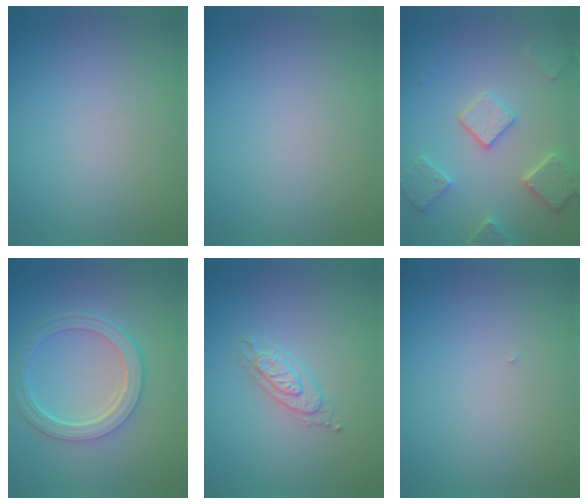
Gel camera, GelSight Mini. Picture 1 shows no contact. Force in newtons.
{"total": 0.0}
{"total": 4.6, "press": 3.8, "slide": 2.6}
{"total": 5.2, "press": 4.0, "slide": 3.3}
{"total": 2.1, "press": 2.1, "slide": 0.2}
{"total": 0.0}